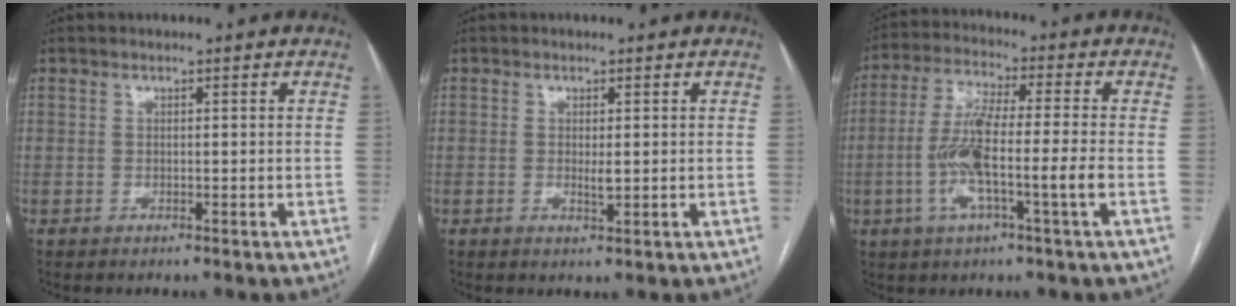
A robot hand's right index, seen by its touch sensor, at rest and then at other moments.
{"total": 1.5, "force": [0.0, 0.4, 1.5], "torque": [-0.026, -0.004, 0.003]}
{"total": 10.8, "force": [-2.6, 0.3, 10.5], "torque": [-0.211, 0.003, -0.056]}